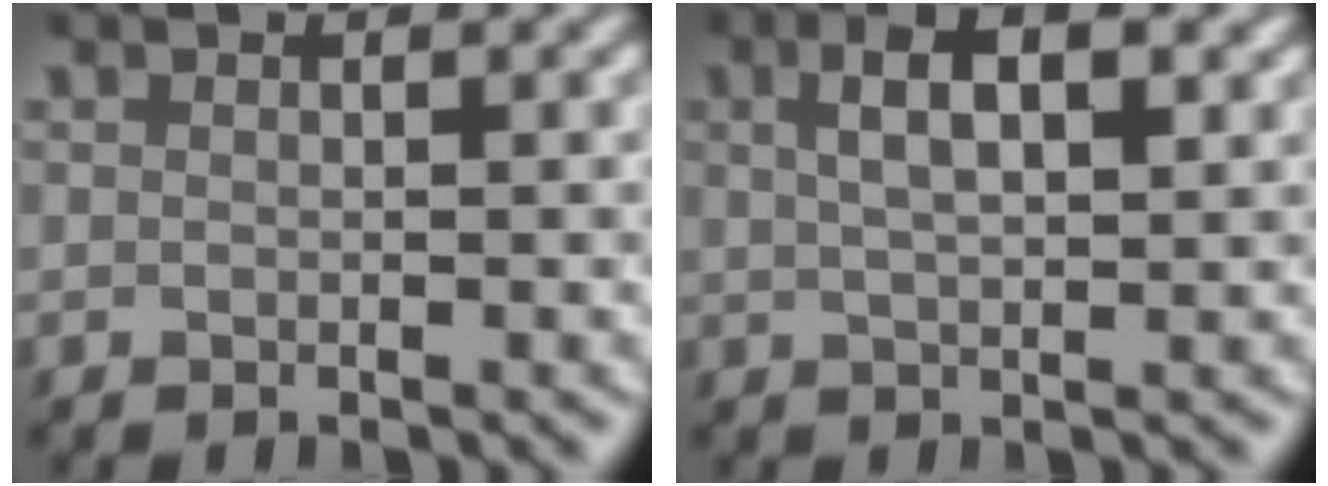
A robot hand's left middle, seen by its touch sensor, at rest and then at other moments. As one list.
[{"total": 4.9, "force": [1.9, 1.8, 4.2], "torque": [-0.068, 0.012, 0.026]}]